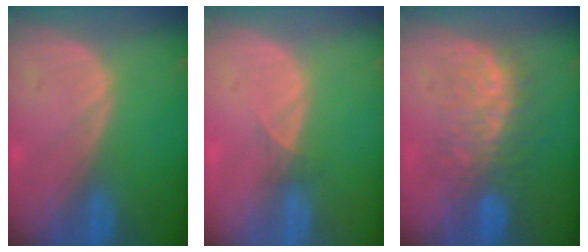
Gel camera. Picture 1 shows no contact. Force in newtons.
{"total": 1.3, "press": 1.0, "slide": 0.8}
{"total": 7.8, "press": 7.6, "slide": 1.4}